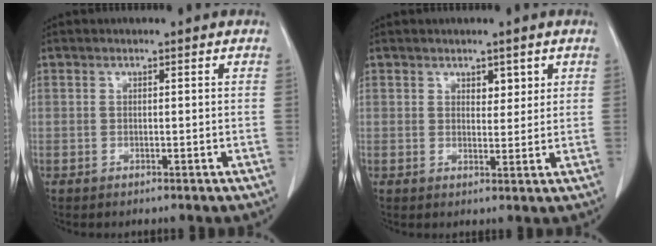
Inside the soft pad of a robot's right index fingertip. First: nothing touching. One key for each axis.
{"total": 2.5, "fx": 1.5, "fy": 1.5, "fz": 1.4, "tx": -0.015, "ty": -0.002, "tz": 0.026}